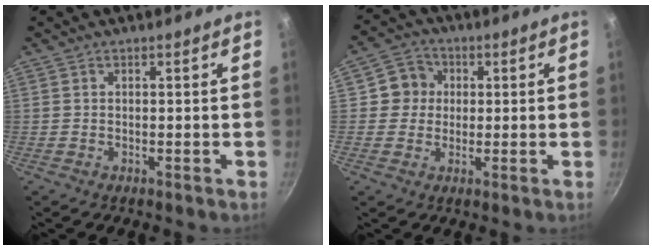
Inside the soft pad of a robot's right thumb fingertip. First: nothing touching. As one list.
[{"total": 6.2, "force": [1.0, 5.9, 1.6], "torque": [0.016, 0.010, 0.004]}]